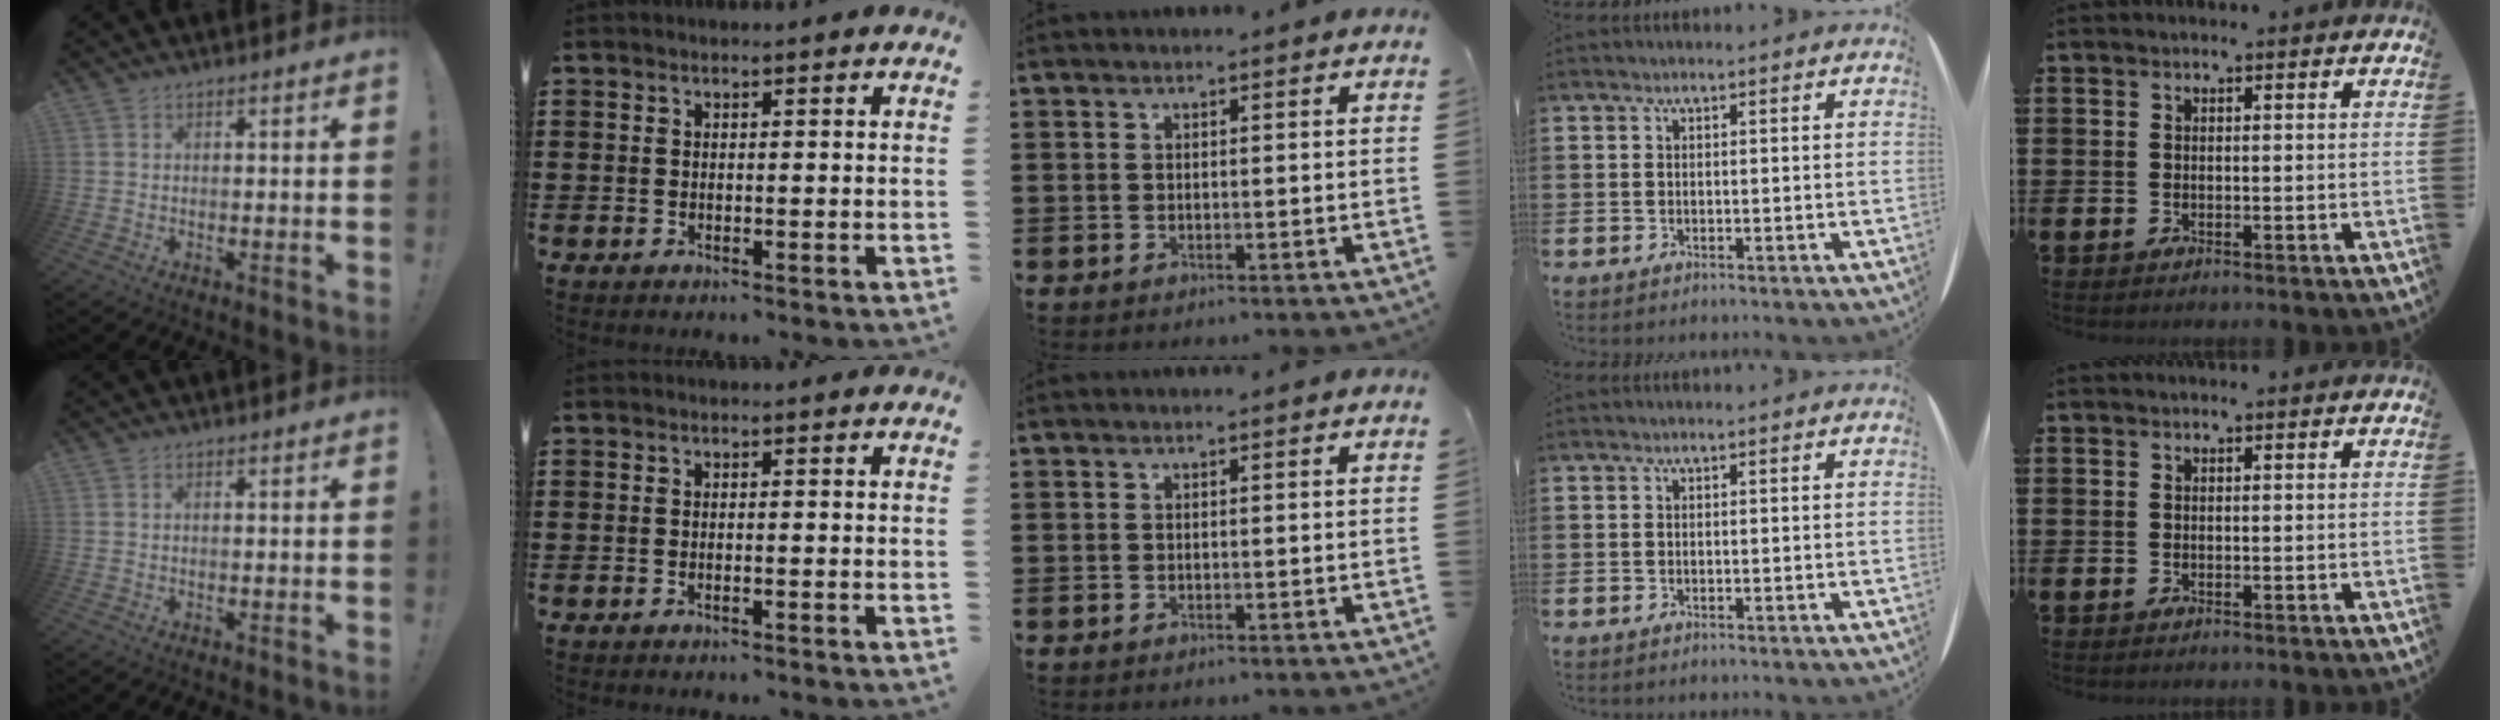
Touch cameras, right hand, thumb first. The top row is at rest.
{"index": {"total": 0.5, "force": [-0.3, 0.0, 0.4], "torque": [-0.007, -0.003, -0.006]}}